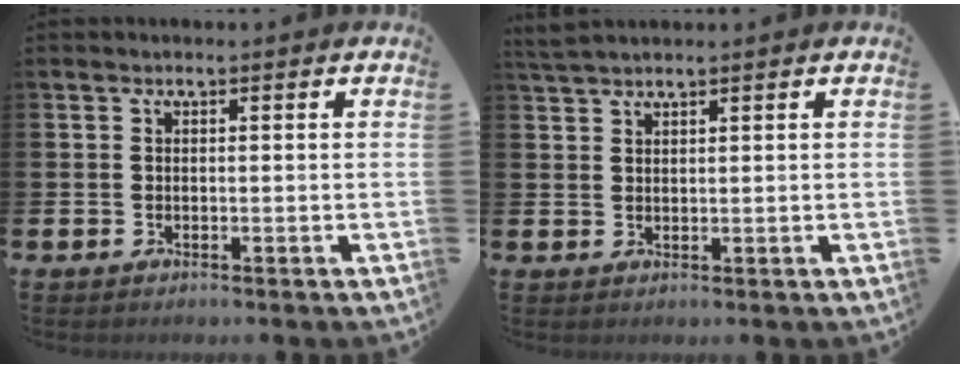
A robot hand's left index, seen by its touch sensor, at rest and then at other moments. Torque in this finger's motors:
{"motor_torque": [0.92, -1.22, 0.13, 0.04]}